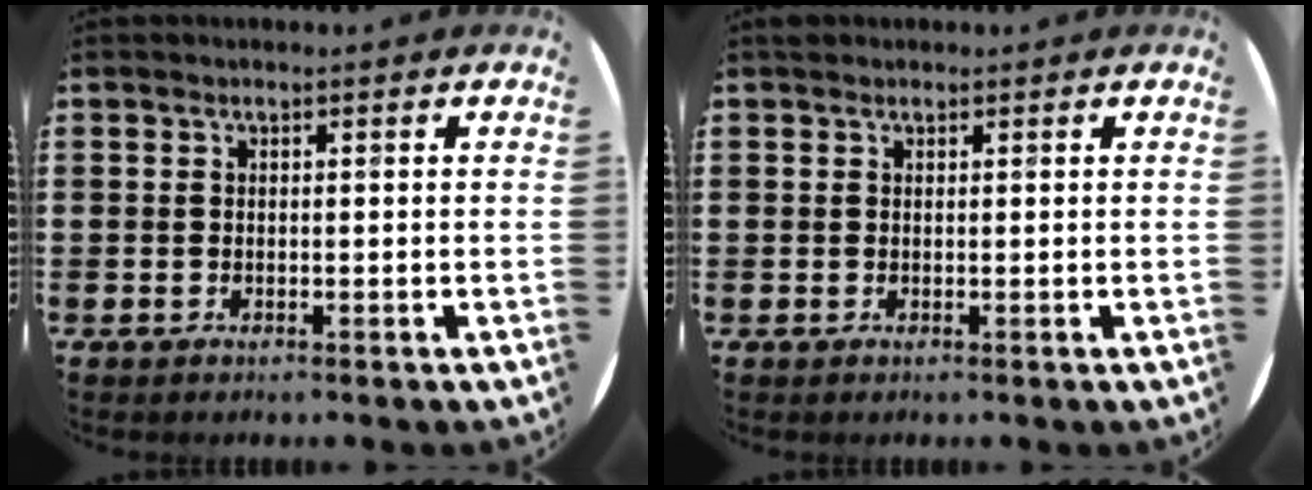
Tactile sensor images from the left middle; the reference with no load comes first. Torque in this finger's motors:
{"motor_torque": [-0.01, 0.06, -0.01, 0.00]}